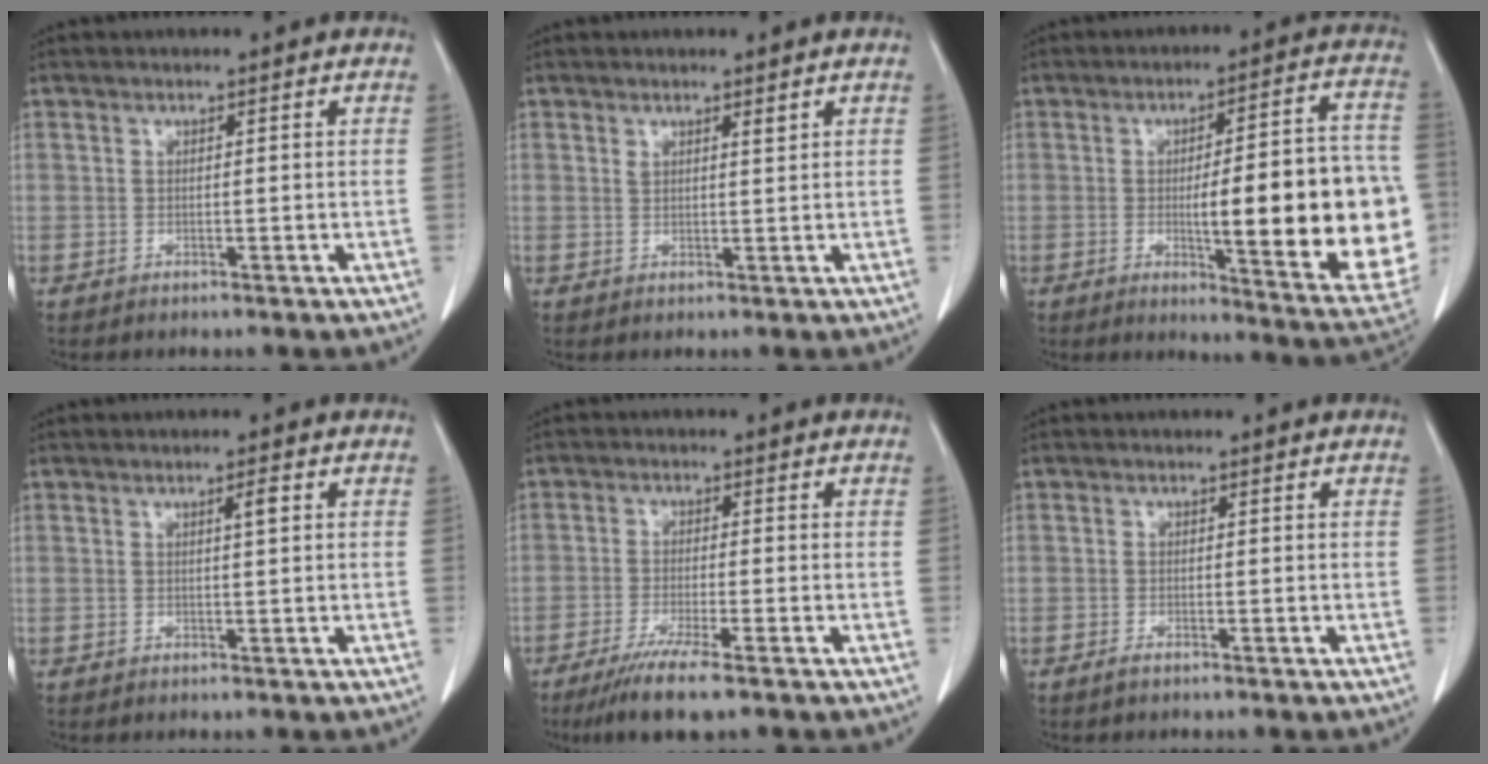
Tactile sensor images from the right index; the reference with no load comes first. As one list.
[{"total": 1.4, "force": [1.0, 0.2, 0.9], "torque": [-0.017, -0.005, 0.019]}, {"total": 21.7, "force": [-2.7, 3.4, 21.2], "torque": [-0.196, 0.017, -0.018]}, {"total": 1.4, "force": [0.5, 0.0, 1.3], "torque": [-0.024, 0.001, 0.008]}, {"total": 6.9, "force": [-4.8, -0.2, 5.0], "torque": [-0.089, -0.019, -0.081]}, {"total": 0.8, "force": [-0.6, 0.1, 0.5], "torque": [-0.012, 0.000, -0.008]}]